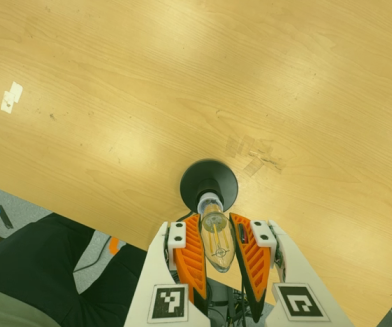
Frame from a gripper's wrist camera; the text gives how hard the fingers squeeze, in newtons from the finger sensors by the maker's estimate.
{"total": 22.4, "left": 25.1, "right": 19.7}